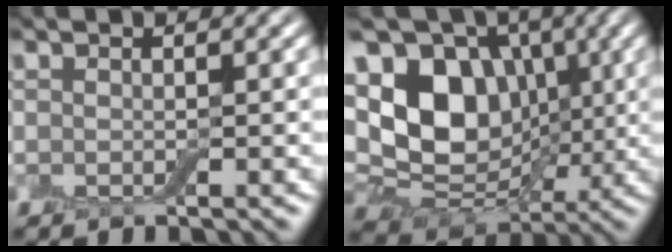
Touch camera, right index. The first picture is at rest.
{"total": 10.3, "force": [1.8, 7.8, 6.6], "torque": [-0.126, -0.005, 0.017]}